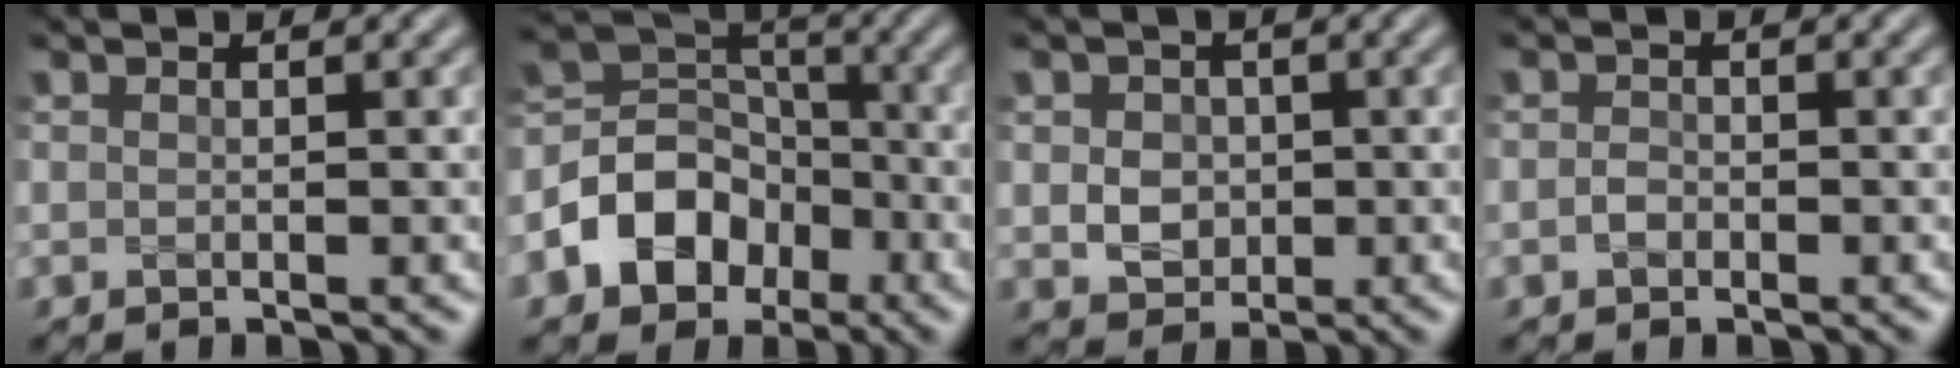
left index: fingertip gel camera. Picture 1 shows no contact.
{"total": 7.3, "force": [-3.2, 5.5, 3.4], "torque": [-0.050, 0.005, -0.071]}
{"total": 3.2, "force": [0.1, 2.8, 1.7], "torque": [-0.028, -0.004, -0.001]}
{"total": 1.1, "force": [-0.4, 0.8, 0.5], "torque": [-0.012, 0.000, -0.011]}